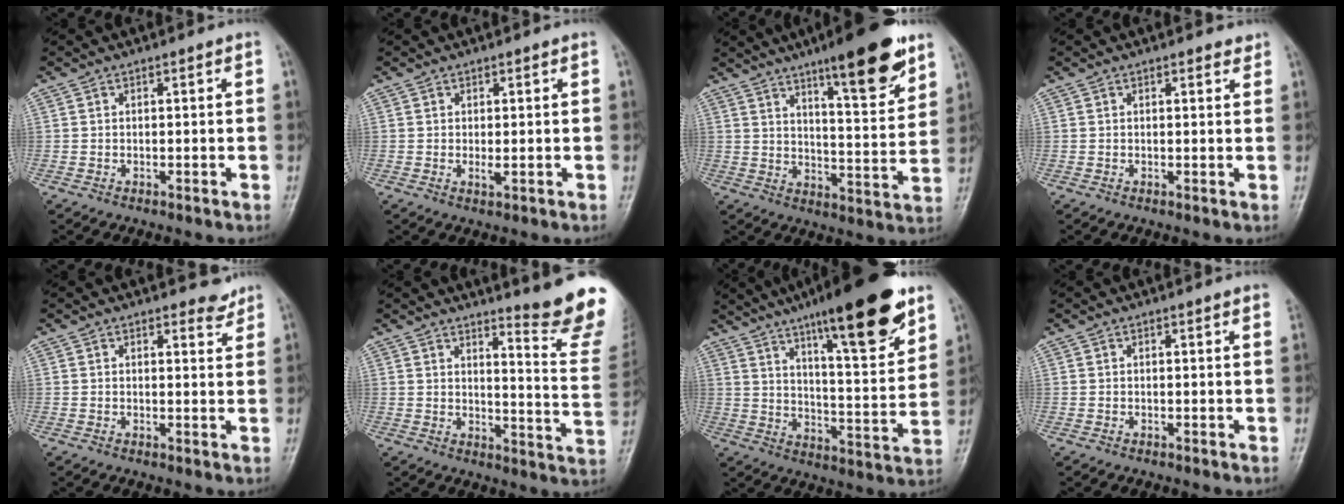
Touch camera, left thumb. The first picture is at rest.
{"total": 1.3, "force": [0.1, 0.4, 1.2], "torque": [-0.023, -0.005, 0.004]}
{"total": 16.0, "force": [10.1, 3.3, 12.0], "torque": [-0.151, -0.059, 0.154]}
{"total": 1.6, "force": [1.3, 0.6, 0.7], "torque": [-0.003, -0.005, 0.014]}
{"total": 2.5, "force": [2.3, 0.9, 0.5], "torque": [0.005, -0.021, 0.022]}
{"total": 15.0, "force": [12.9, 0.0, 7.6], "torque": [-0.079, -0.155, 0.152]}
{"total": 22.3, "force": [13.9, 4.6, 16.8], "torque": [-0.227, -0.059, 0.215]}
{"total": 1.6, "force": [1.3, 0.0, 1.0], "torque": [-0.010, 0.002, 0.009]}